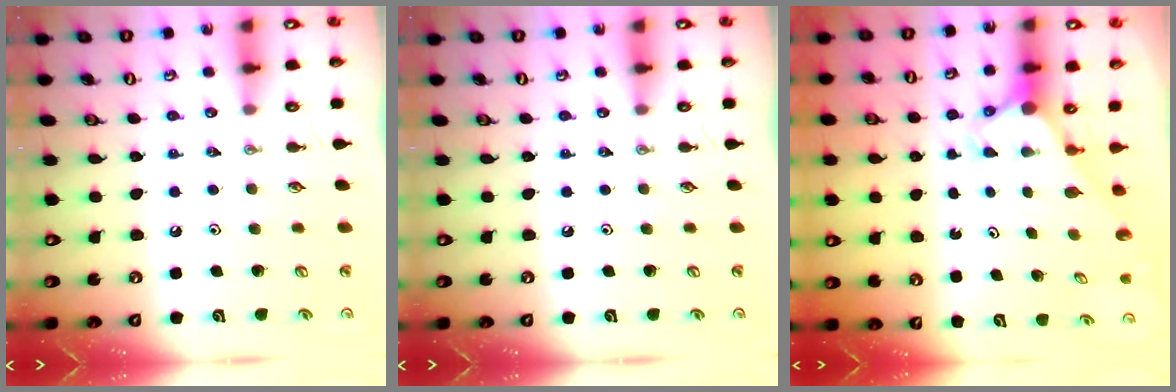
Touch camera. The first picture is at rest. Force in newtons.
{"total": 0.0}
{"total": 2.9, "press": 2.9, "slide": 0.3}